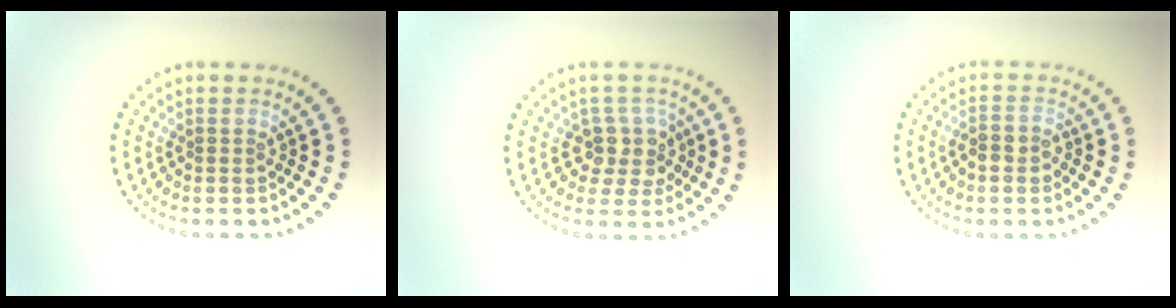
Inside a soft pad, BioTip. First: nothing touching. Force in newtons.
{"total": 3.1, "press": 2.5, "slide": 1.9}
{"total": 1.6, "press": 1.5, "slide": 0.7}